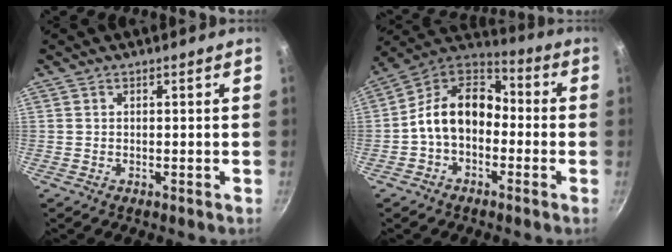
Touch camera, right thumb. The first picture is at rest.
{"total": 13.8, "force": [-2.1, 9.8, 9.5], "torque": [-0.130, 0.054, -0.061]}